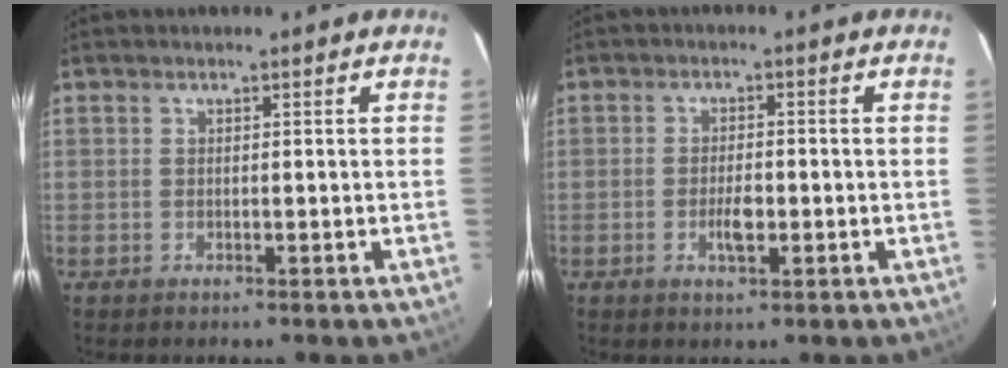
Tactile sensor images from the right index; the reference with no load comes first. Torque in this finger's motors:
{"motor_torque": [0.03, -0.09, 0.04, 0.04]}